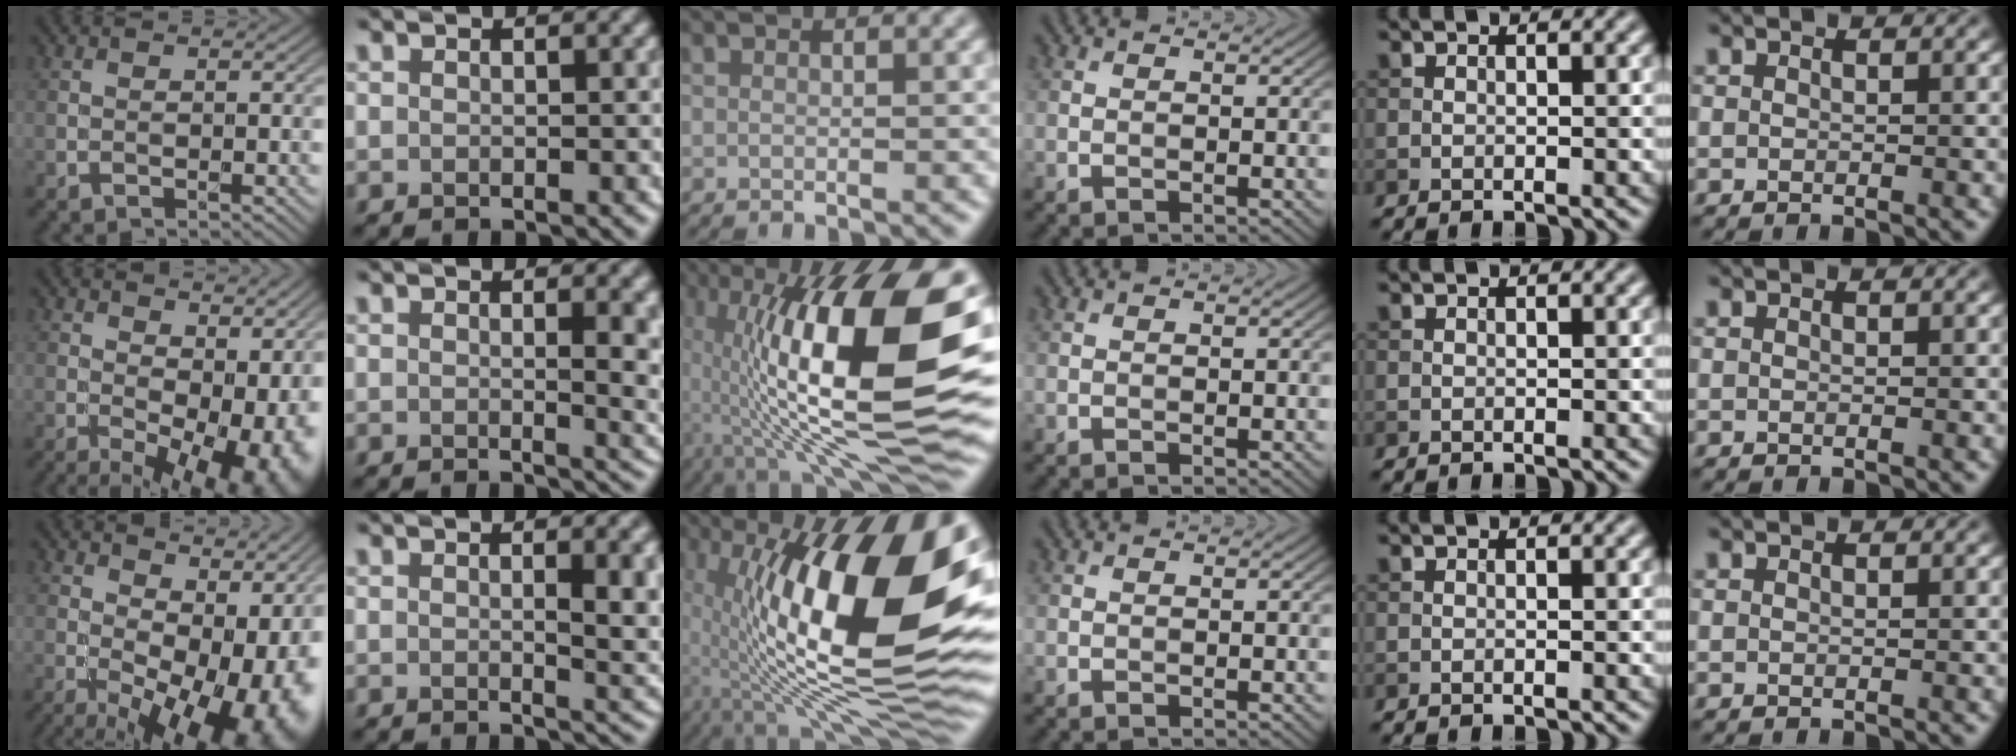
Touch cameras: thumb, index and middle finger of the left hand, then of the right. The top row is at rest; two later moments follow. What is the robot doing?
{"motion": "unscrew", "object": "dispenser bottle"}